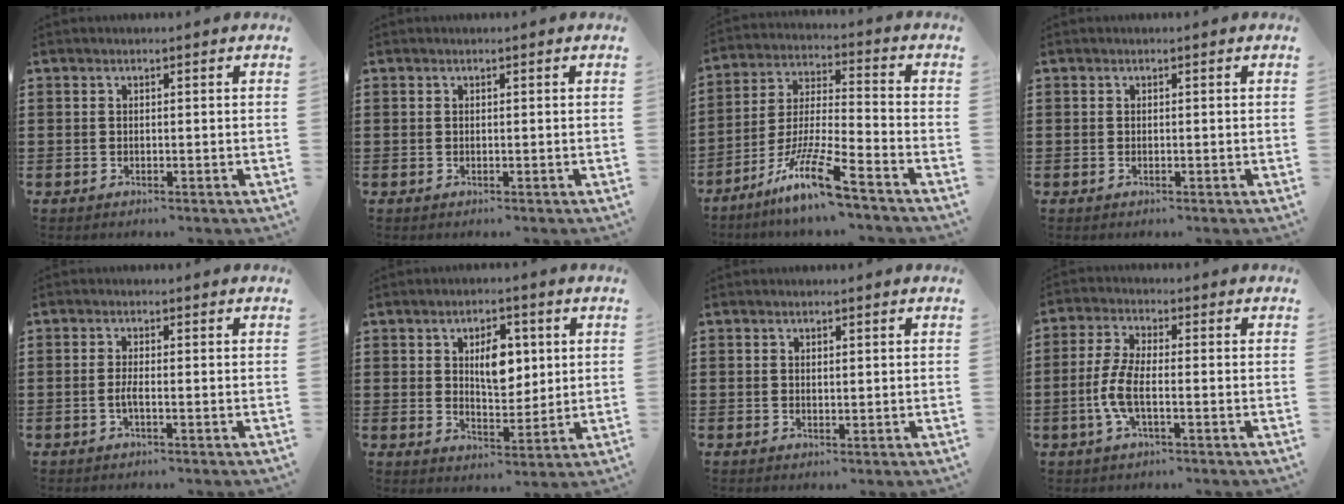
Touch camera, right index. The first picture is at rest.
{"total": 0.0}
{"total": 11.6, "force": [-8.9, 0.3, 7.5], "torque": [-0.160, 0.000, -0.179]}
{"total": 0.0}
{"total": 1.9, "force": [-0.8, 0.0, 1.7], "torque": [-0.040, -0.007, -0.017]}
{"total": 6.6, "force": [1.9, 3.9, 4.9], "torque": [-0.077, 0.002, 0.023]}
{"total": 0.6, "force": [0.3, 0.3, 0.4], "torque": [-0.008, 0.003, 0.005]}
{"total": 5.3, "force": [-1.6, 1.6, 4.8], "torque": [-0.121, -0.011, -0.038]}